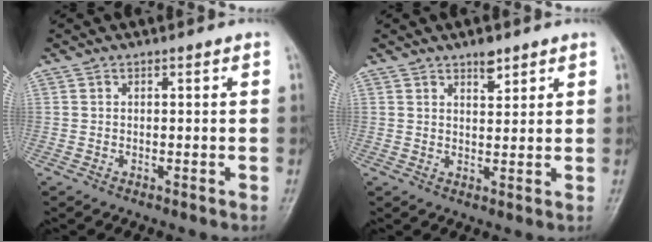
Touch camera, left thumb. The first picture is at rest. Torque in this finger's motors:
{"motor_torque": [1.10, -0.03, 0.57, -0.24, 0.00]}